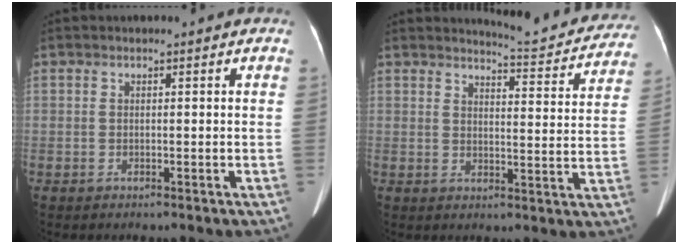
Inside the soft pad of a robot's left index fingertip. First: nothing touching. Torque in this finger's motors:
{"motor_torque": [0.36, -0.62, -0.02, 0.02]}